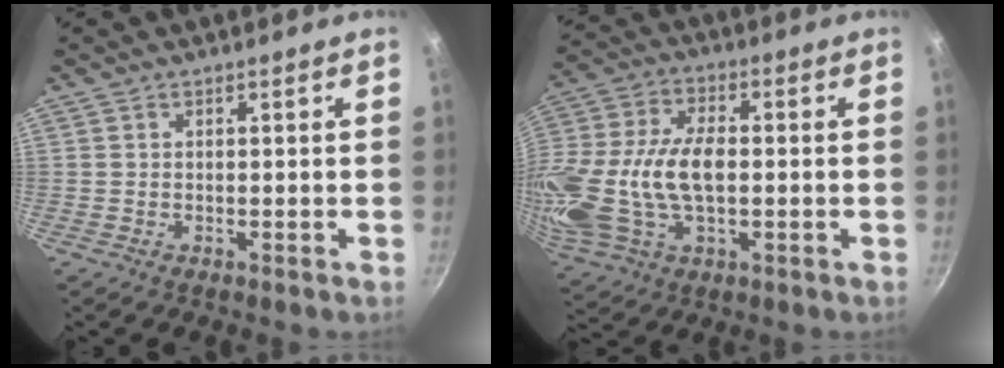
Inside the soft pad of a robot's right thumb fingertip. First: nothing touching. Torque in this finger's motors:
{"motor_torque": [2.23, 2.78, 0.99, -0.88, 0.27]}